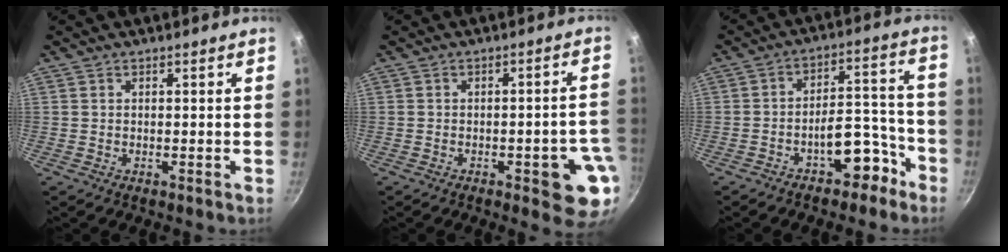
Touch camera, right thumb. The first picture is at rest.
{"total": 9.8, "force": [-3.3, 3.4, 8.6], "torque": [-0.068, 0.019, -0.037]}
{"total": 9.8, "force": [-5.9, 5.1, 6.0], "torque": [-0.044, 0.084, -0.074]}